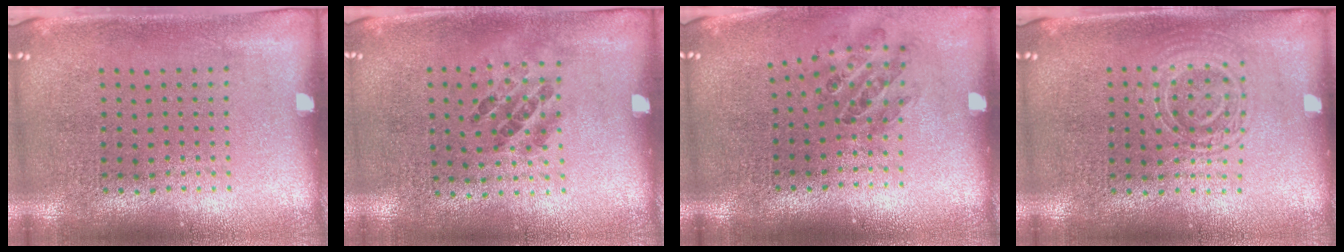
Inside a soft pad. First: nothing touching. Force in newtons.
{"total": 1.1, "press": 0.6, "slide": 0.9}
{"total": 0.9, "press": 0.9, "slide": 0.1}
{"total": 1.4, "press": 1.3, "slide": 0.3}